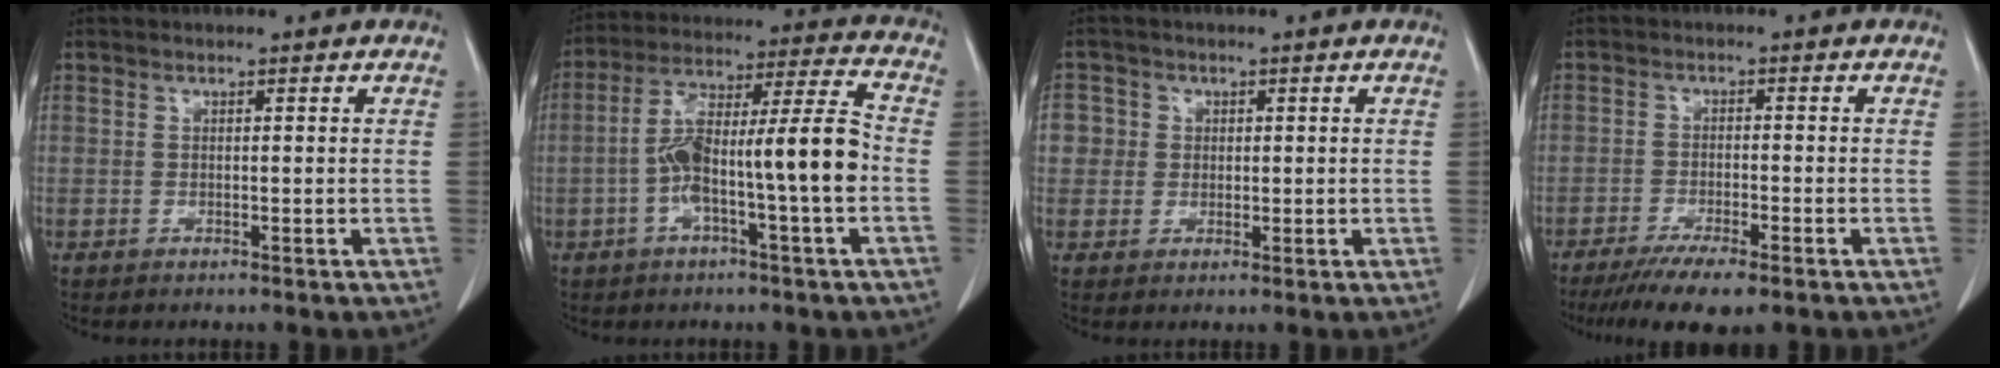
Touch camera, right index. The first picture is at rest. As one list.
[{"total": 13.9, "force": [-2.8, 0.7, 13.6], "torque": [-0.242, 0.027, -0.051]}, {"total": 3.7, "force": [0.6, 3.6, 0.3], "torque": [0.011, 0.007, 0.008]}, {"total": 7.6, "force": [-5.5, 1.2, 5.1], "torque": [-0.079, -0.015, -0.086]}]